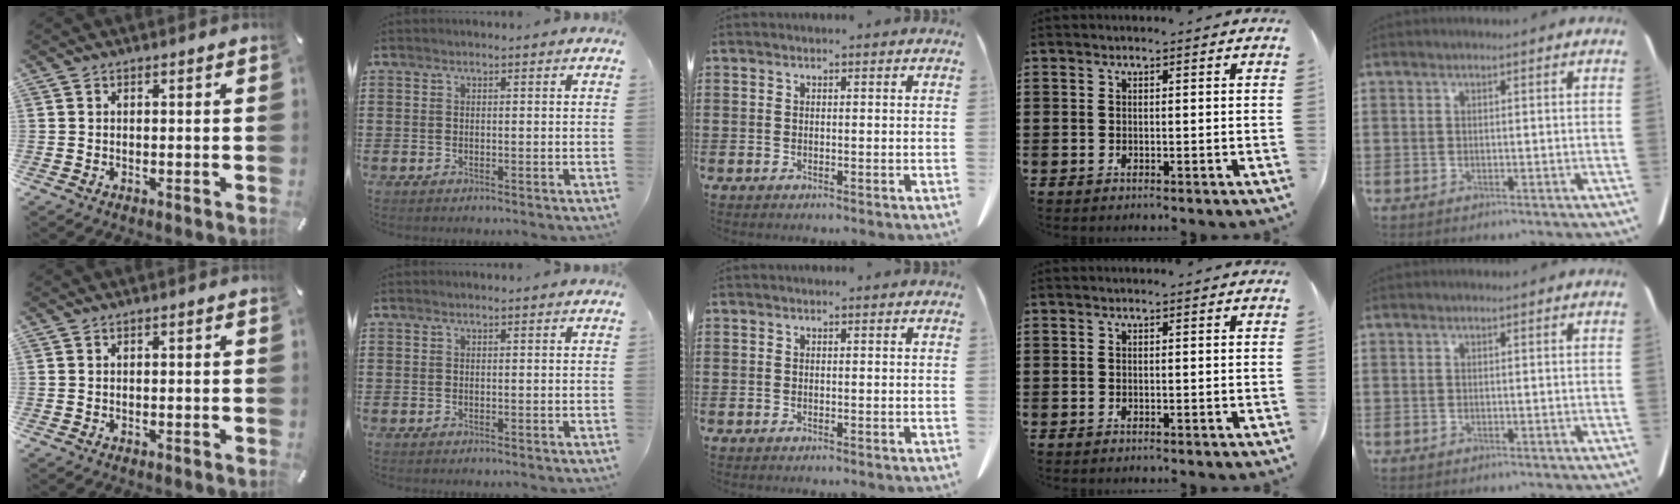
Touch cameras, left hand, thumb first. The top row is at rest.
{}